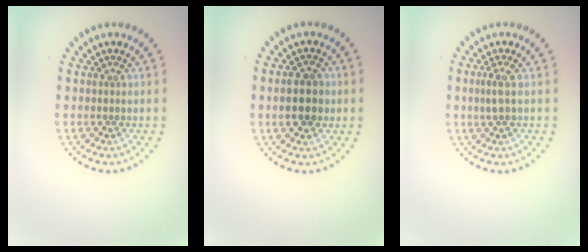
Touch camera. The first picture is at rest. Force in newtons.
{"total": 3.6, "press": 3.6, "slide": 0.2}
{"total": 1.3, "press": 1.2, "slide": 0.6}